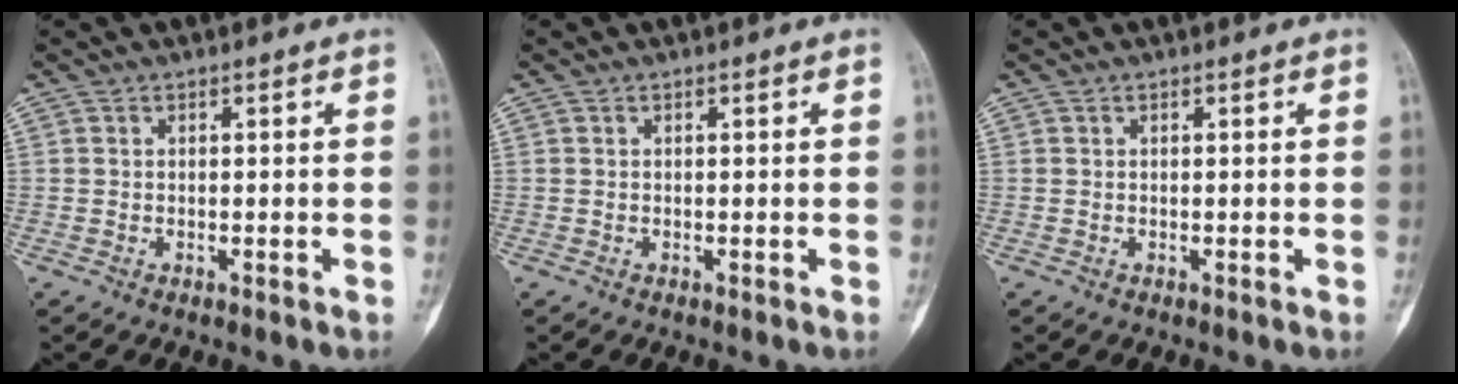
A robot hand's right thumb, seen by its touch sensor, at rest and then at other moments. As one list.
[{"total": 0.0}, {"total": 0.0}]